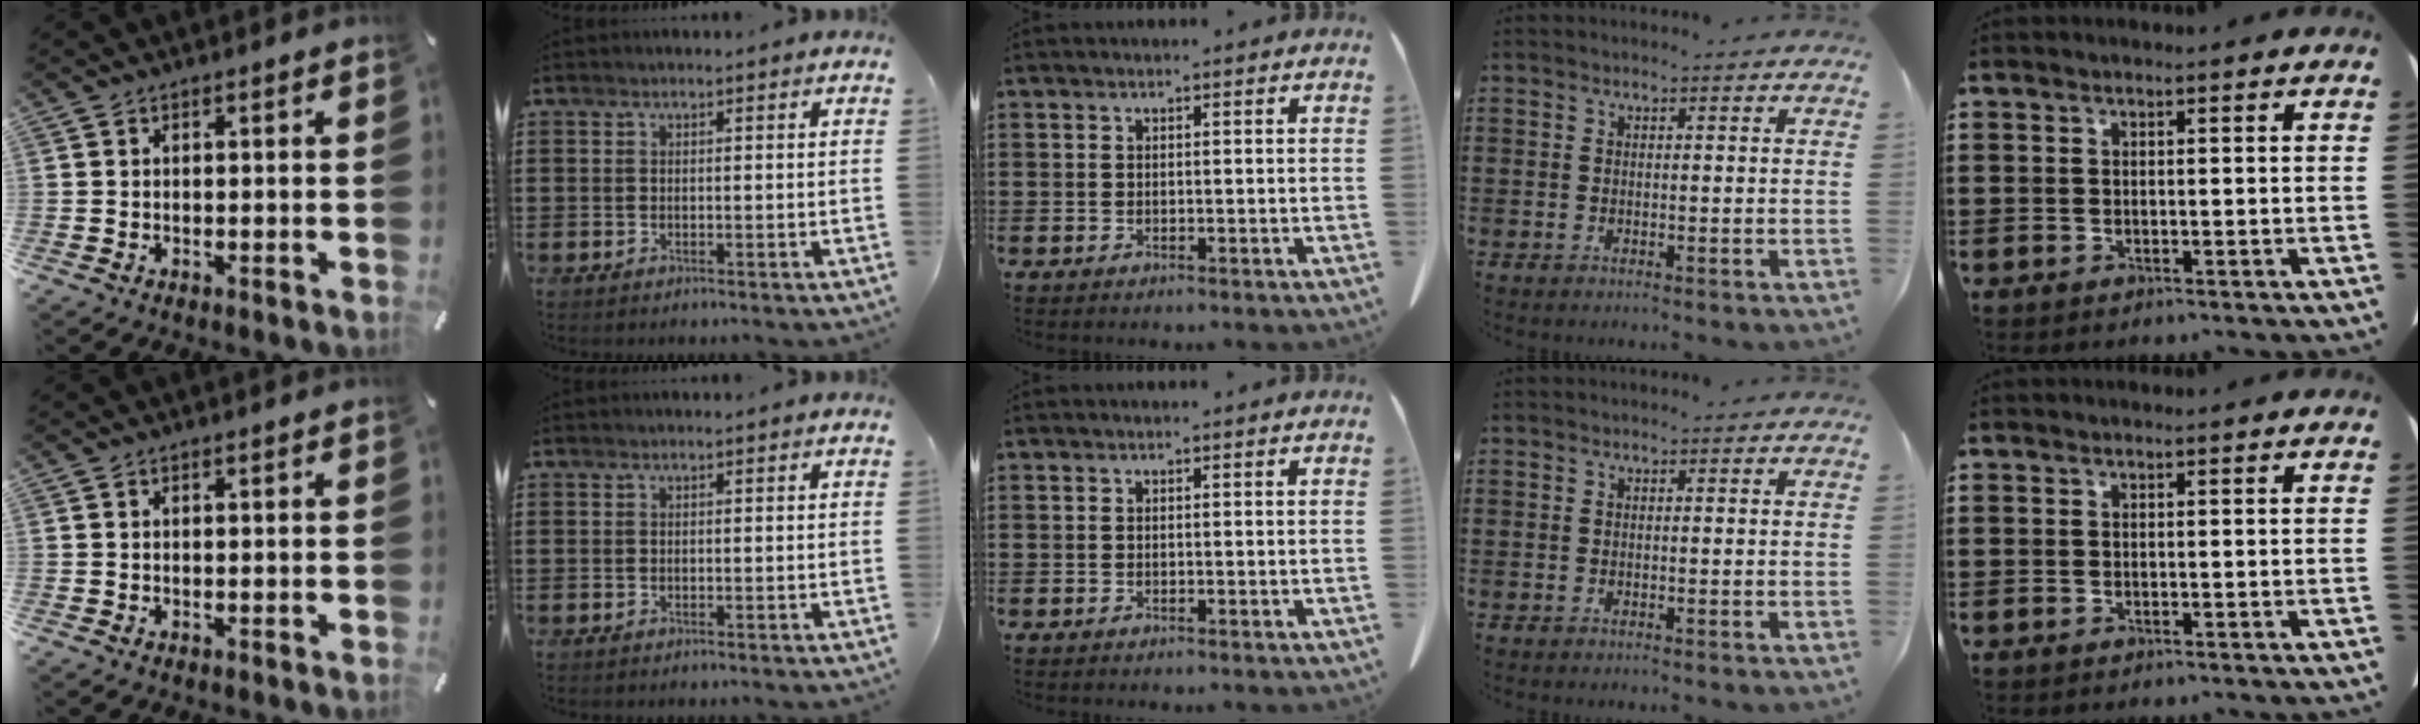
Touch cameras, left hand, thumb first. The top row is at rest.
{}